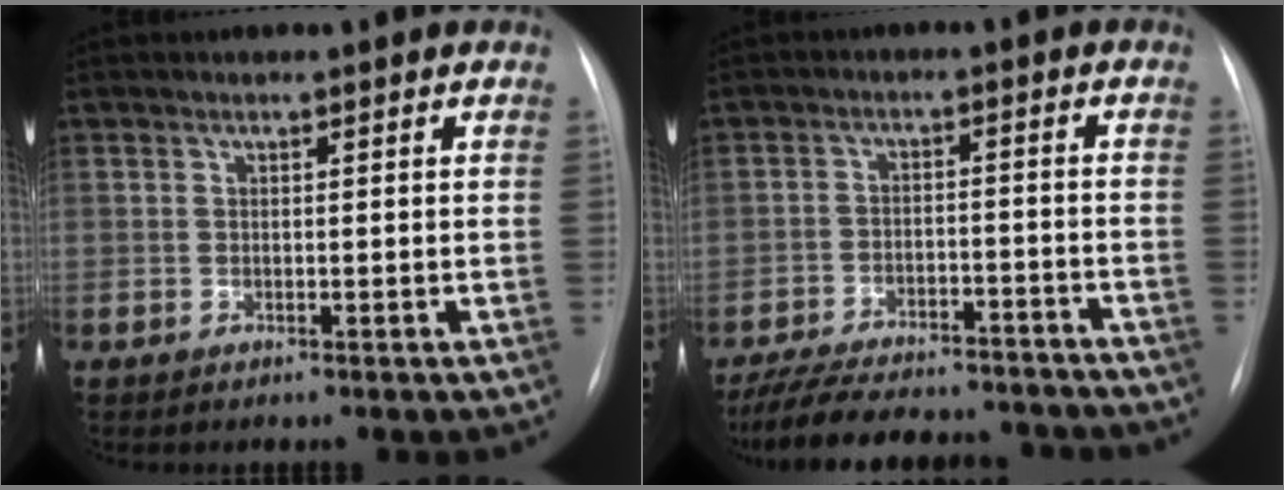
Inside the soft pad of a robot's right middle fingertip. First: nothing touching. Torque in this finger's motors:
{"motor_torque": [1.00, -1.14, 0.23, 0.09]}